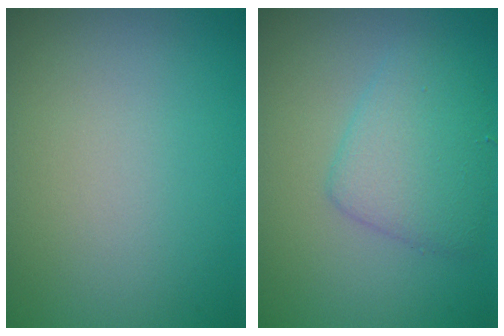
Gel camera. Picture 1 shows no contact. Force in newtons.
{"total": 3.8, "press": 3.8, "slide": 0.2}